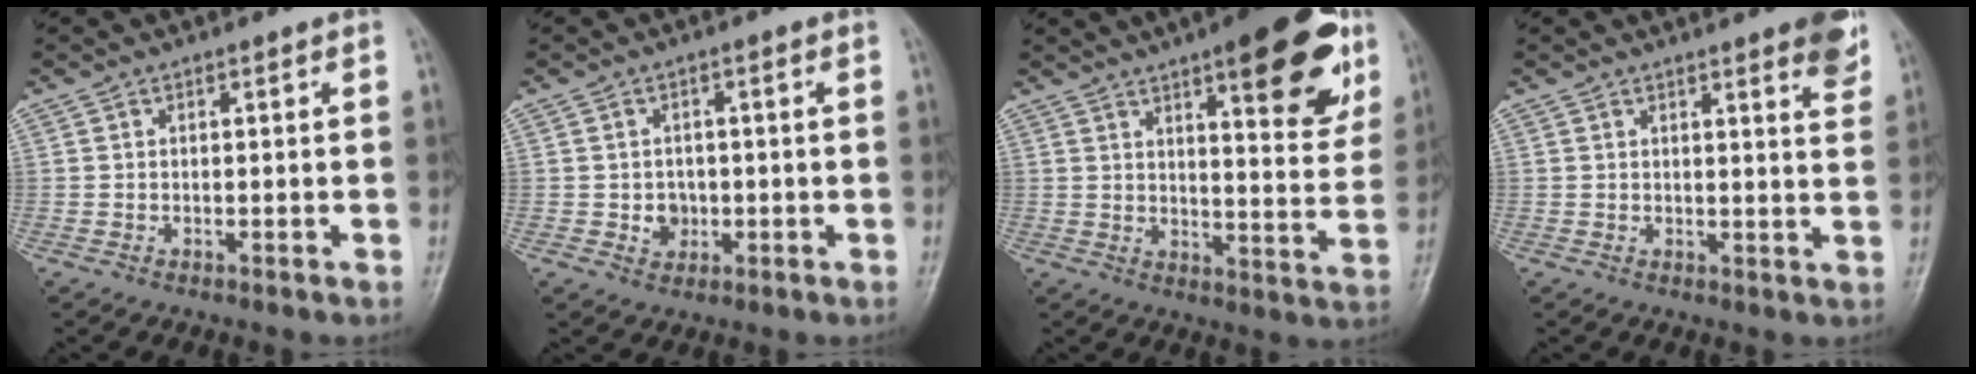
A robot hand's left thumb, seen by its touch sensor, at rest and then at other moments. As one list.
[{"total": 3.3, "force": [-0.5, 2.9, 1.4], "torque": [-0.002, 0.004, -0.004]}, {"total": 17.7, "force": [9.5, 5.3, 13.9], "torque": [-0.143, -0.039, 0.126]}, {"total": 6.7, "force": [4.3, 1.4, 5.0], "torque": [-0.047, -0.019, 0.047]}]